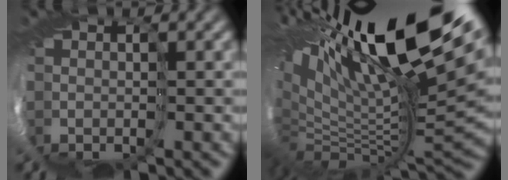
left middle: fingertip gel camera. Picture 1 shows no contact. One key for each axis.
{"total": 16.1, "fx": 9.1, "fy": 4.4, "fz": 12.6, "tx": -0.220, "ty": 0.040, "tz": 0.151}